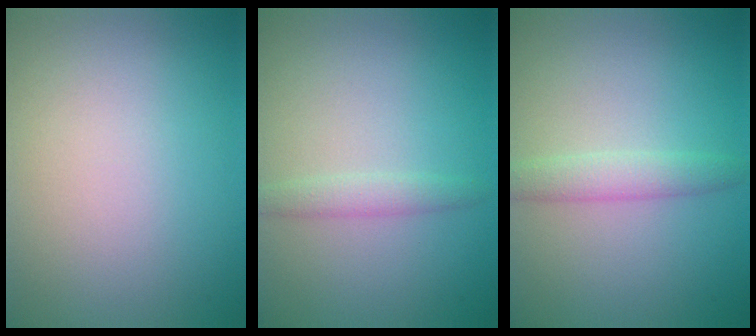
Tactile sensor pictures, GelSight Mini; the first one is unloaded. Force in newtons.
{"total": 1.4, "press": 1.4, "slide": 0.0}
{"total": 2.1, "press": 2.1, "slide": 0.1}